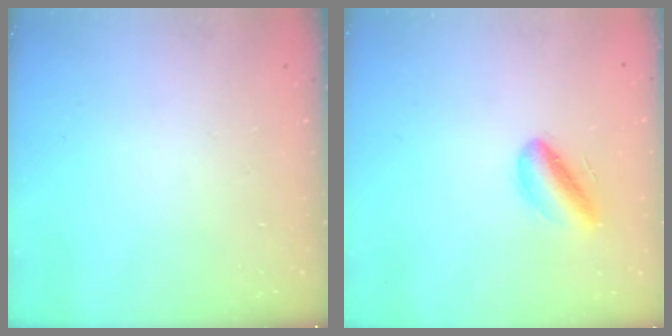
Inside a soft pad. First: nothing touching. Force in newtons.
{"total": 7.8, "press": 7.4, "slide": 2.4}